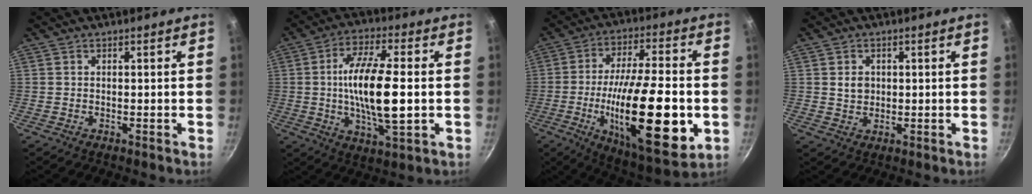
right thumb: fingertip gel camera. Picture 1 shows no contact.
{"total": 15.7, "force": [-0.3, 5.1, 14.8], "torque": [-0.271, 0.008, -0.010]}
{"total": 27.1, "force": [-5.8, 8.7, 25.0], "torque": [-0.396, 0.009, -0.087]}
{"total": 3.1, "force": [0.5, 2.6, 1.6], "torque": [-0.014, 0.001, 0.011]}